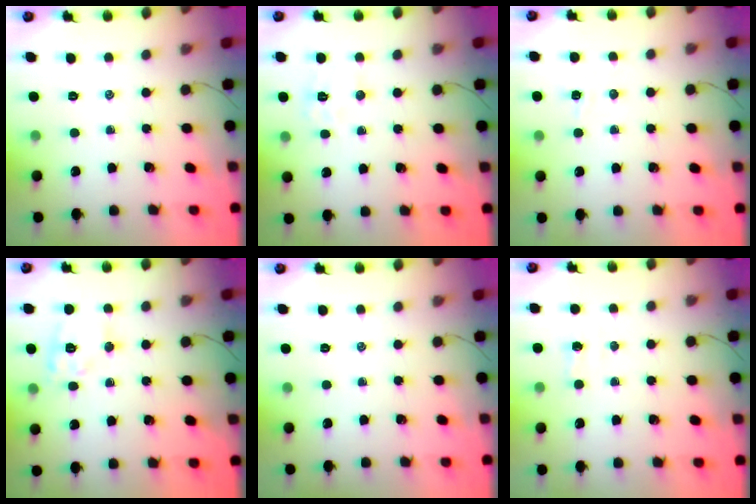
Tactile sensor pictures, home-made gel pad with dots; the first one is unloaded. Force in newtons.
{"total": 7.3, "press": 7.2, "slide": 0.9}
{"total": 3.5, "press": 3.4, "slide": 0.9}
{"total": 11.3, "press": 11.3, "slide": 1.0}
{"total": 0.0}
{"total": 1.8, "press": 1.7, "slide": 0.6}